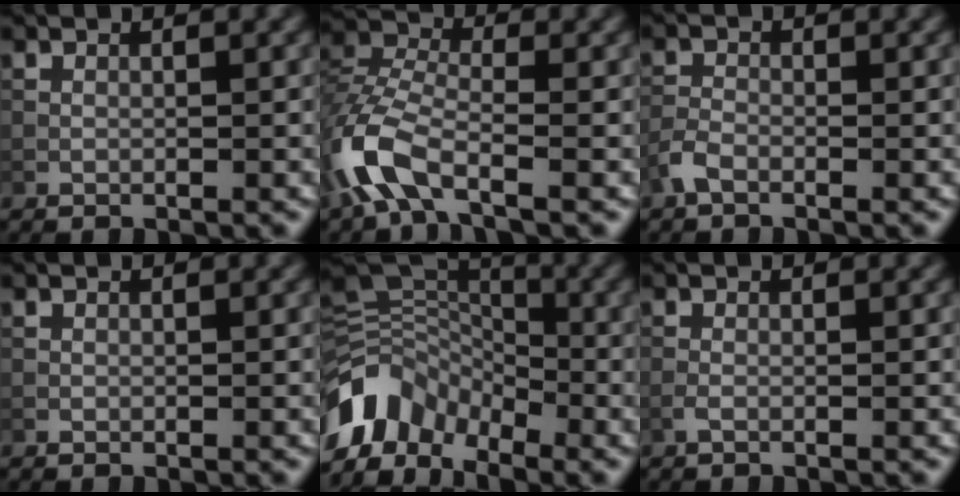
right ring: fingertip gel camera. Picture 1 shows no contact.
{"total": 7.1, "force": [-3.8, 3.3, 5.0], "torque": [-0.116, 0.001, -0.091]}
{"total": 1.8, "force": [-1.2, 0.8, 1.0], "torque": [-0.022, 0.002, -0.032]}
{"total": 0.0}
{"total": 8.8, "force": [-5.0, 5.6, 4.6], "torque": [-0.090, -0.007, -0.107]}
{"total": 0.7, "force": [-0.4, 0.2, 0.6], "torque": [-0.016, 0.000, -0.011]}